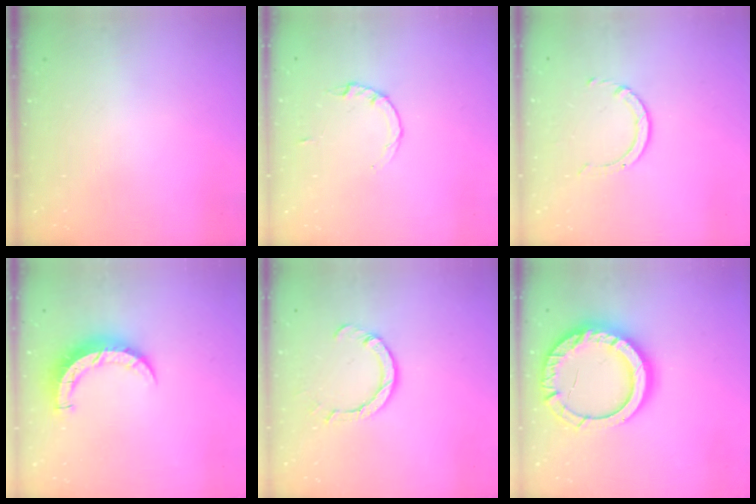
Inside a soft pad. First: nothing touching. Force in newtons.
{"total": 2.2, "press": 2.1, "slide": 0.3}
{"total": 2.5, "press": 2.4, "slide": 0.3}
{"total": 8.7, "press": 8.6, "slide": 0.5}
{"total": 4.2, "press": 4.2, "slide": 0.1}
{"total": 19.7, "press": 19.6, "slide": 1.7}